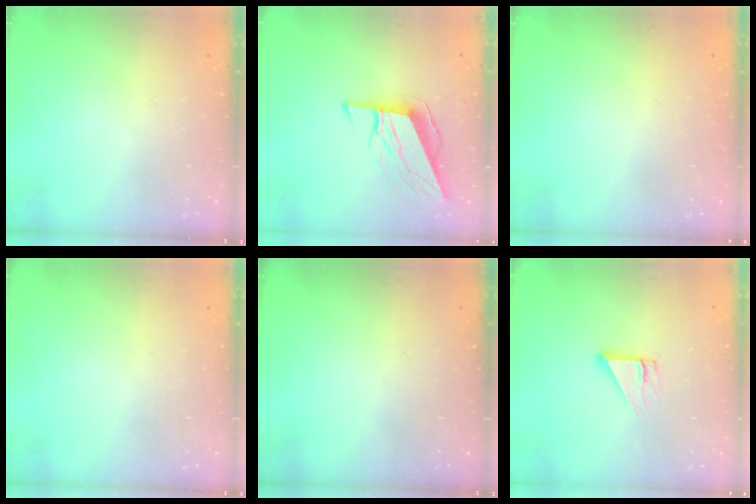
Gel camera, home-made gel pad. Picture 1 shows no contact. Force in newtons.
{"total": 10.7, "press": 10.2, "slide": 3.3}
{"total": 1.5, "press": 1.5, "slide": 0.1}
{"total": 0.0}
{"total": 0.0}
{"total": 3.7, "press": 3.7, "slide": 0.2}